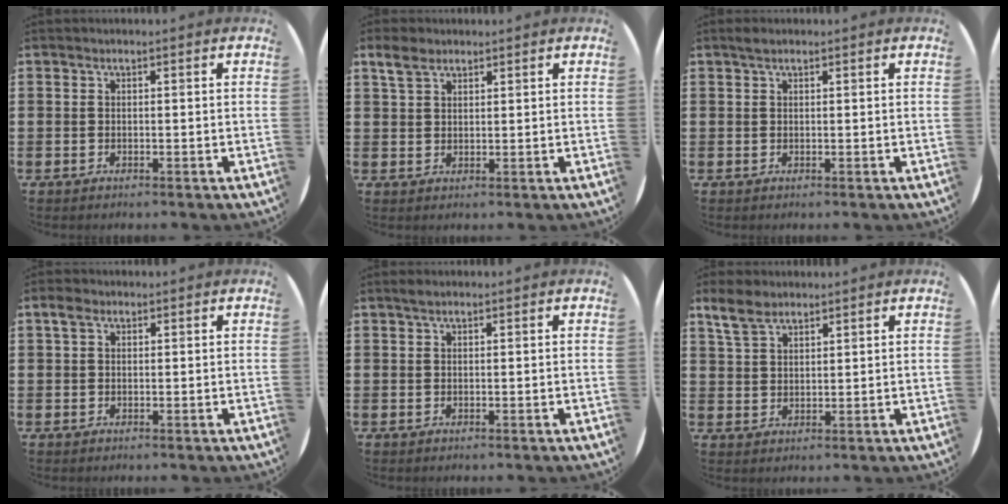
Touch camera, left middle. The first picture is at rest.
{"total": 3.3, "force": [2.5, 1.6, 1.4], "torque": [-0.023, 0.003, 0.045]}
{"total": 1.0, "force": [0.7, 0.5, 0.4], "torque": [-0.009, 0.006, 0.012]}
{"total": 1.6, "force": [1.0, 1.0, 0.8], "torque": [-0.009, 0.004, 0.016]}
{"total": 0.8, "force": [0.6, 0.3, 0.4], "torque": [-0.007, 0.004, 0.010]}
{"total": 4.7, "force": [3.7, 2.1, 1.9], "torque": [-0.046, 0.001, 0.071]}